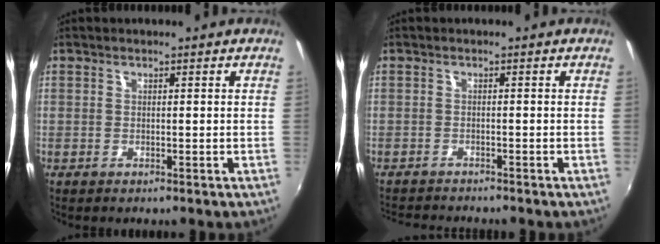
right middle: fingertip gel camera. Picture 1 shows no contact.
{"total": 4.7, "force": [-4.5, 0.3, 1.1], "torque": [-0.035, -0.014, -0.075]}